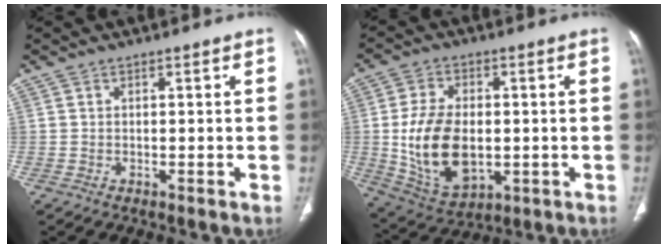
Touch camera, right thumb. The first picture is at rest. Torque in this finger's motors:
{"motor_torque": [-0.38, 1.12, 0.70, 0.64, 0.41]}